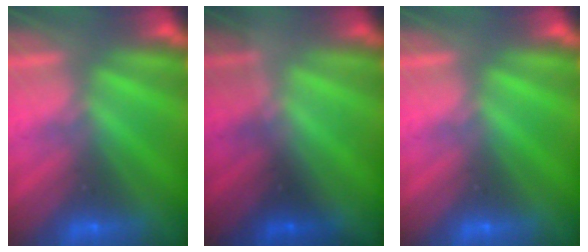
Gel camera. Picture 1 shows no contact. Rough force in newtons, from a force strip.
{"total": 1.6}
{"total": 0.0}